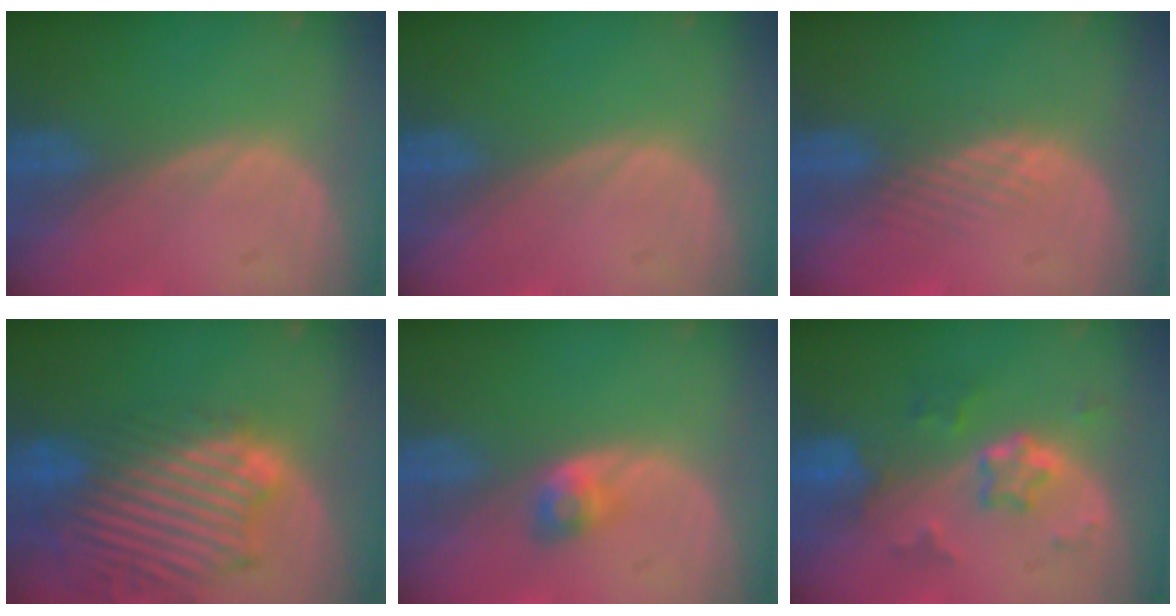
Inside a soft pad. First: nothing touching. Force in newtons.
{"total": 0.0}
{"total": 2.9, "press": 2.3, "slide": 1.8}
{"total": 13.7, "press": 11.9, "slide": 6.9}
{"total": 2.6, "press": 2.3, "slide": 1.2}
{"total": 5.8, "press": 5.2, "slide": 2.5}